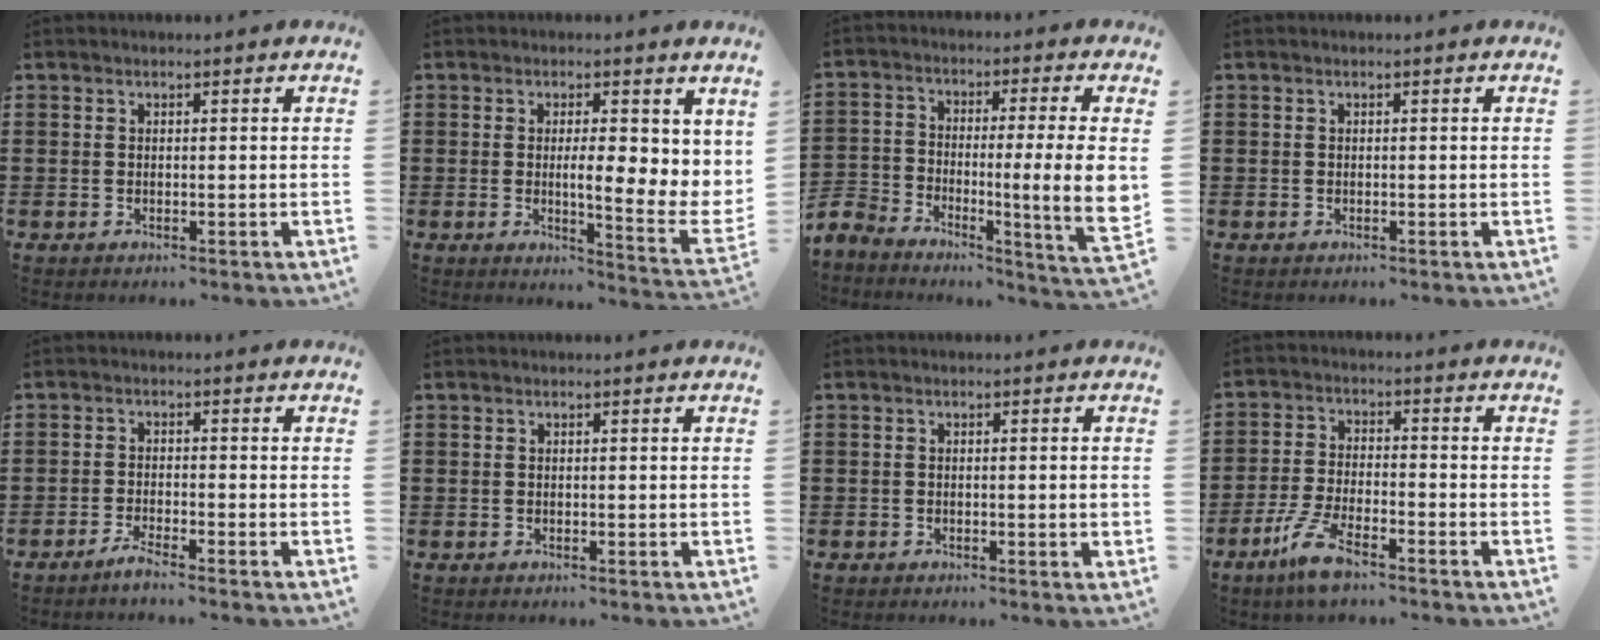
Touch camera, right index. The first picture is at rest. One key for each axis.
{"total": 5.9, "fx": 0.9, "fy": 1.7, "fz": 5.6, "tx": -0.083, "ty": -0.023, "tz": 0.008}
{"total": 10.3, "fx": -2.2, "fy": 2.2, "fz": 9.8, "tx": -0.166, "ty": -0.016, "tz": -0.042}
{"total": 0.0}
{"total": 2.2, "fx": -2.0, "fy": -0.2, "fz": 0.9, "tx": -0.022, "ty": -0.002, "tz": -0.039}
{"total": 0.0}
{"total": 1.4, "fx": -0.4, "fy": 0.3, "fz": 1.4, "tx": -0.023, "ty": -0.004, "tz": -0.006}
{"total": 6.8, "fx": -4.7, "fy": 1.3, "fz": 4.7, "tx": -0.116, "ty": -0.008, "tz": -0.094}